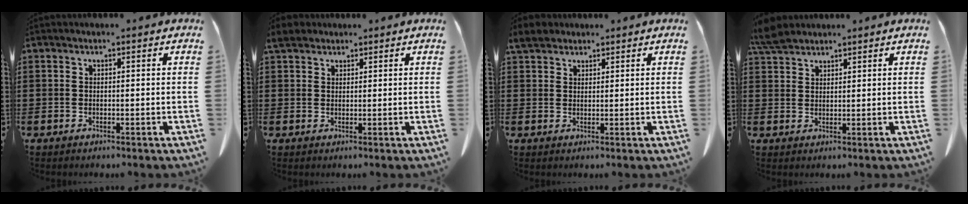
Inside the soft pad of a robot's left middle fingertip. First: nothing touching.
{"total": 2.8, "force": [2.3, 1.3, 1.0], "torque": [-0.028, 0.007, 0.045]}
{"total": 3.5, "force": [2.9, 1.5, 1.1], "torque": [-0.032, 0.005, 0.057]}
{"total": 3.7, "force": [3.2, 1.1, 1.4], "torque": [-0.038, -0.003, 0.062]}